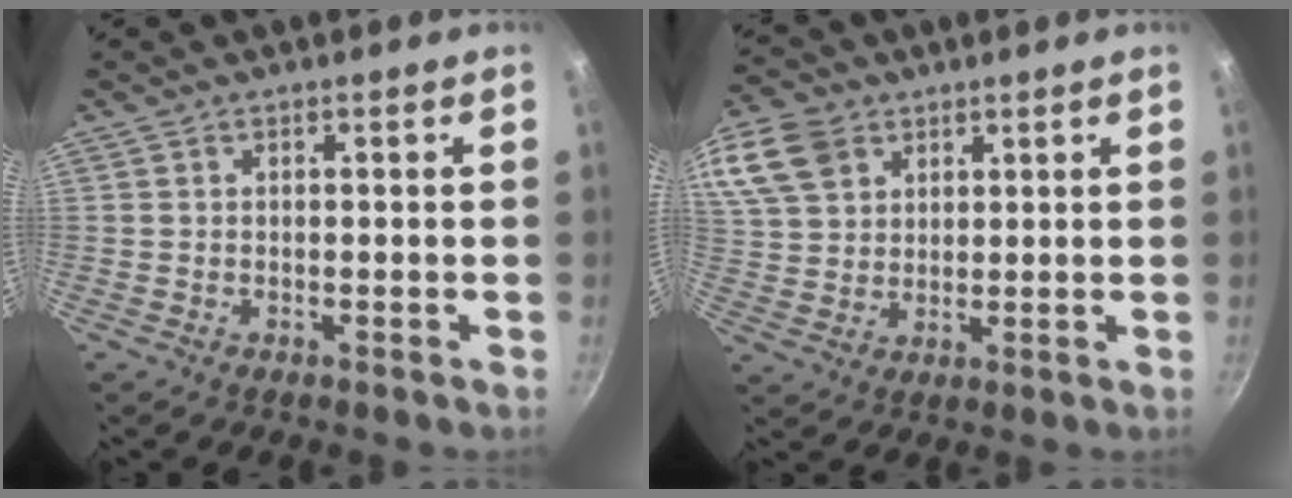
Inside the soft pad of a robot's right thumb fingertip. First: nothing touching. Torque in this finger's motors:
{"motor_torque": [0.57, 1.69, 0.74, 0.12, 0.55]}